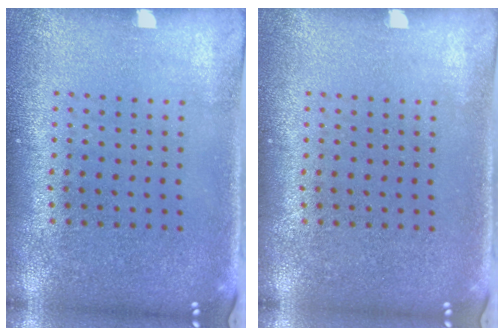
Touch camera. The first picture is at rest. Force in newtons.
{"total": 0.0}